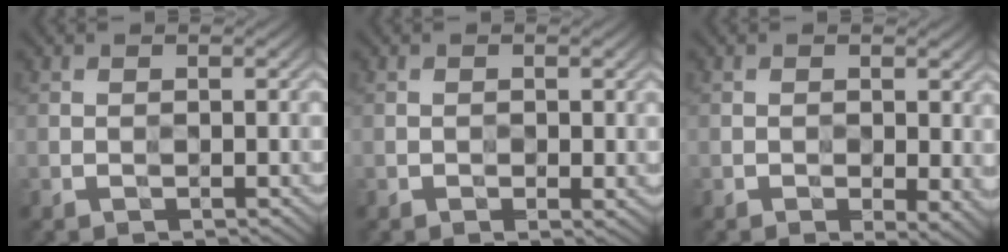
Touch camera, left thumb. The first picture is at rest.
{"total": 1.5, "force": [-0.2, 0.9, 1.2], "torque": [-0.013, -0.001, -0.001]}
{"total": 4.1, "force": [-0.8, 2.4, 3.2], "torque": [-0.039, -0.010, -0.001]}